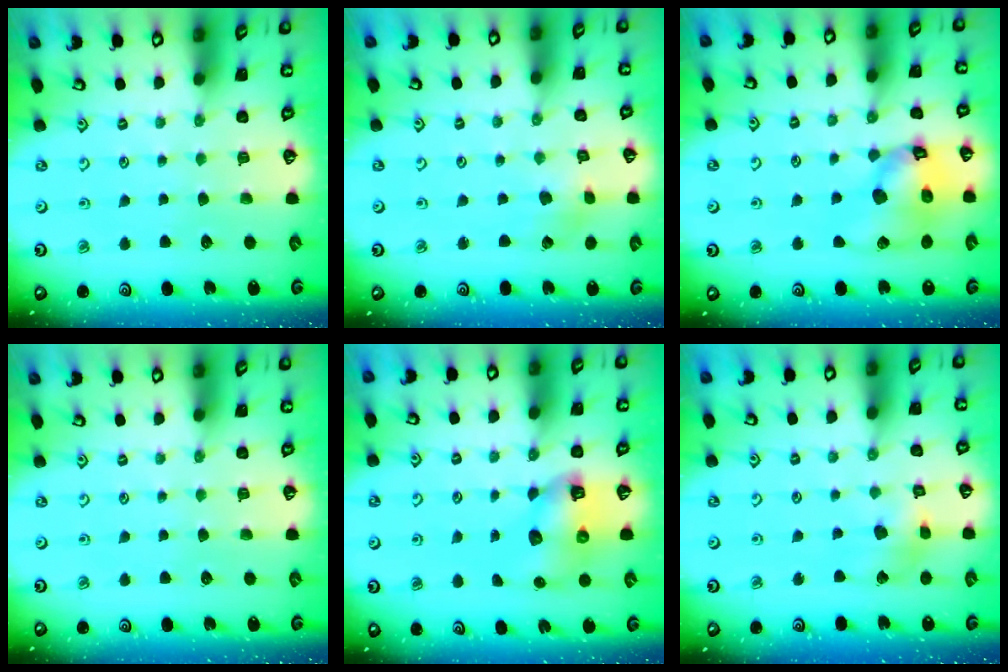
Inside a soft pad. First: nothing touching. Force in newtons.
{"total": 2.5, "press": 2.4, "slide": 0.4}
{"total": 14.1, "press": 13.9, "slide": 2.0}
{"total": 0.0}
{"total": 8.2, "press": 8.2, "slide": 1.1}
{"total": 8.3, "press": 8.2, "slide": 1.0}